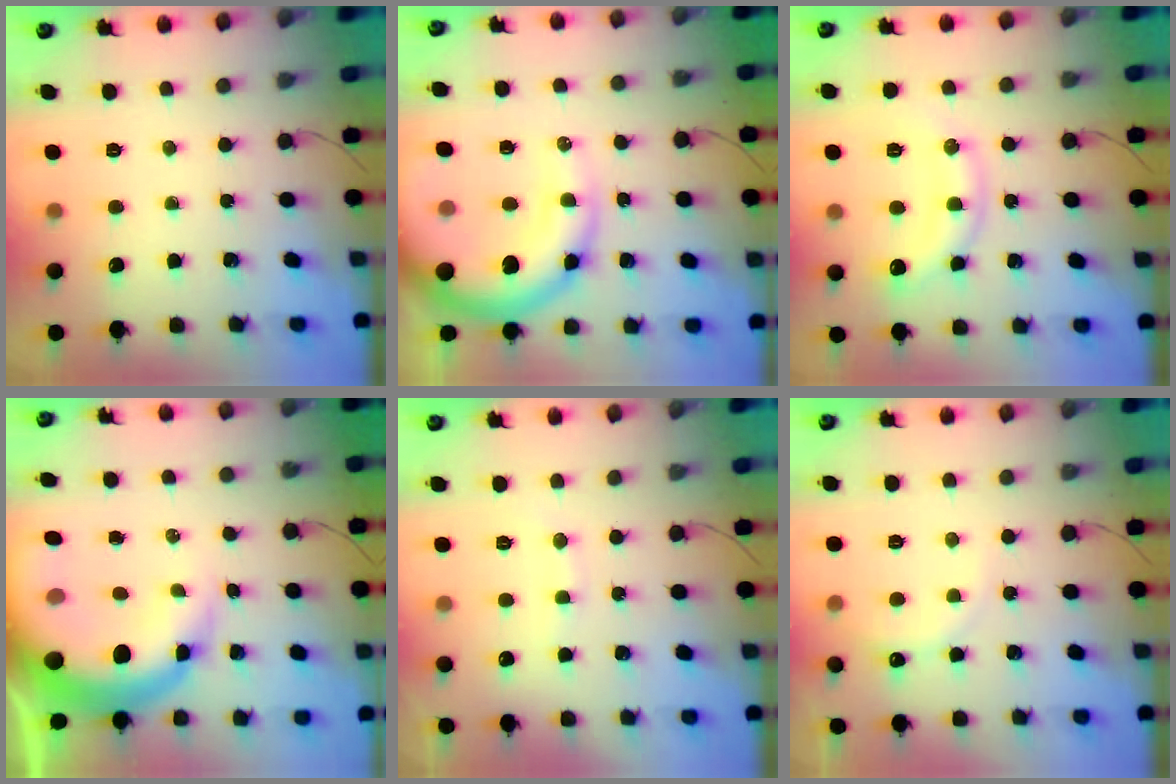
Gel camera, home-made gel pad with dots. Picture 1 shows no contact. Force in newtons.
{"total": 15.9, "press": 15.4, "slide": 3.7}
{"total": 10.3, "press": 10.3, "slide": 0.8}
{"total": 18.1, "press": 17.6, "slide": 4.5}
{"total": 6.9, "press": 6.8, "slide": 1.4}
{"total": 6.7, "press": 6.6, "slide": 1.3}